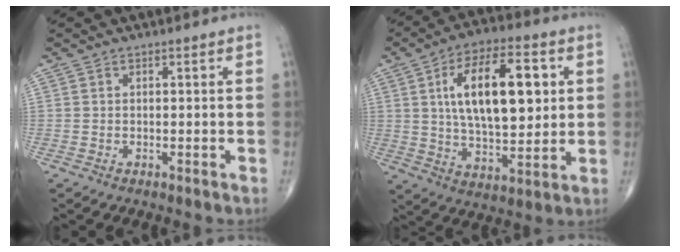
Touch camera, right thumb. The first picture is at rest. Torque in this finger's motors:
{"motor_torque": [-0.23, 0.93, 1.14, 0.51, 0.28]}